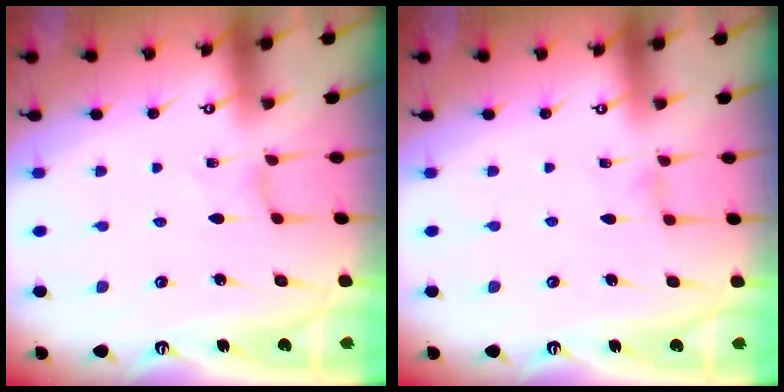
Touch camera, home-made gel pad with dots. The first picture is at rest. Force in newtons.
{"total": 1.0, "press": 1.0, "slide": 0.2}